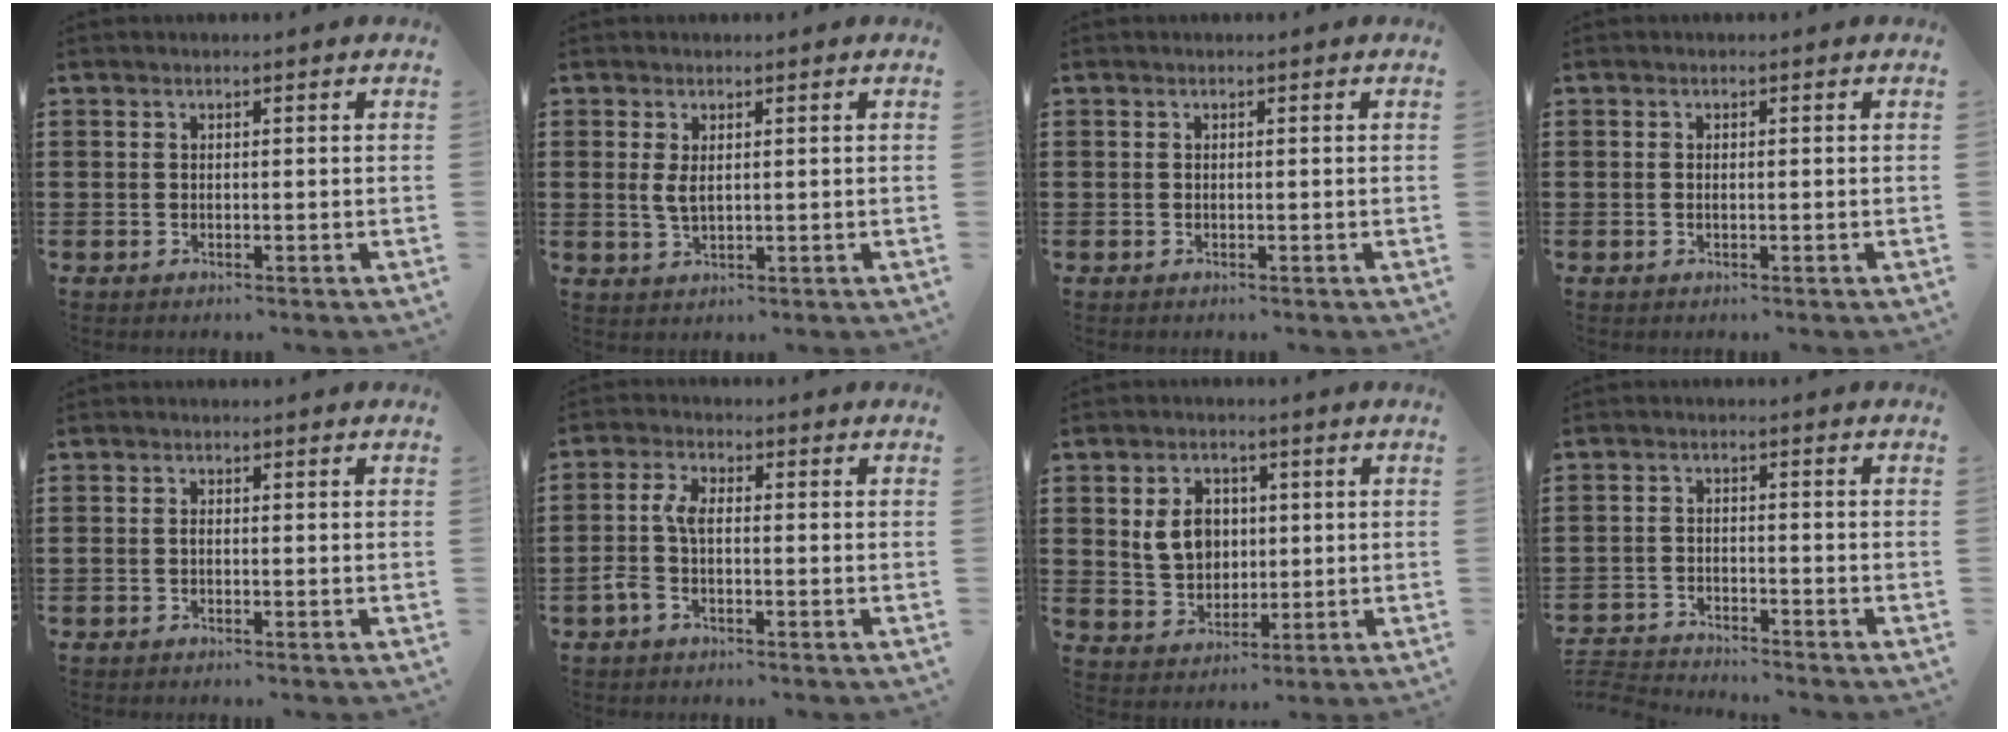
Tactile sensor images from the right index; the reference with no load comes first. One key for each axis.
{"total": 2.2, "fx": 0.7, "fy": 0.7, "fz": 2.0, "tx": -0.049, "ty": -0.002, "tz": 0.009}
{"total": 0.0}
{"total": 0.5, "fx": -0.1, "fy": 0.1, "fz": 0.5, "tx": -0.011, "ty": -0.002, "tz": -0.001}
{"total": 0.7, "fx": -0.3, "fy": 0.2, "fz": 0.6, "tx": -0.014, "ty": -0.005, "tz": -0.005}
{"total": 3.8, "fx": -1.0, "fy": 1.5, "fz": 3.3, "tx": -0.081, "ty": -0.001, "tz": -0.026}
{"total": 6.4, "fx": 1.2, "fy": 5.1, "fz": 3.7, "tx": -0.089, "ty": 0.009, "tz": 0.017}
{"total": 3.1, "fx": -3.1, "fy": 0.0, "fz": -0.2, "tx": -0.005, "ty": -0.002, "tz": -0.067}